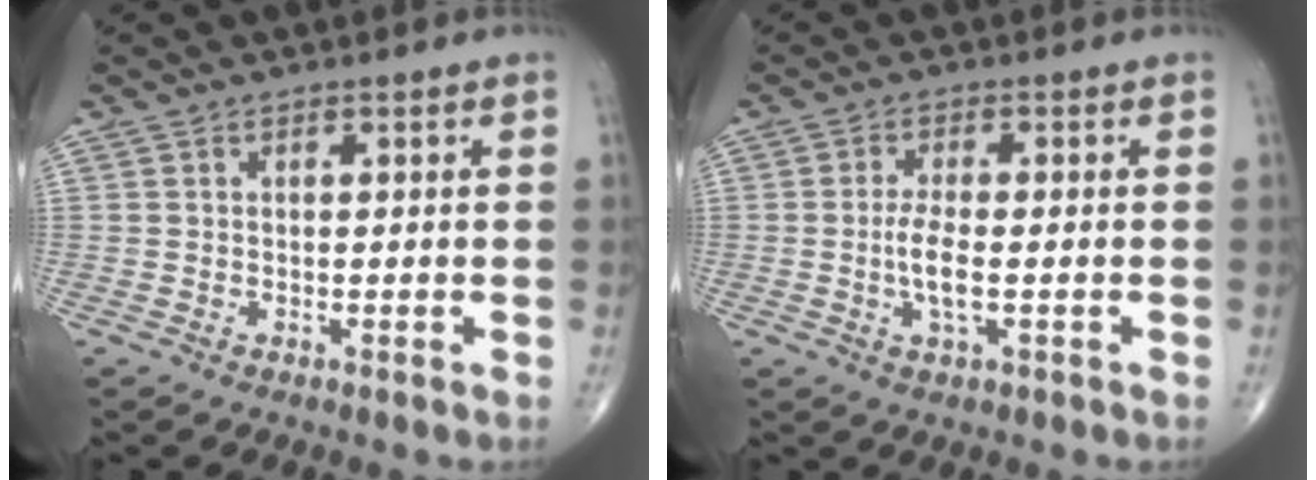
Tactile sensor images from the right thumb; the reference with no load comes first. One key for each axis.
{"total": 4.9, "fx": -0.9, "fy": 1.5, "fz": 4.6, "tx": -0.095, "ty": -0.004, "tz": -0.019}